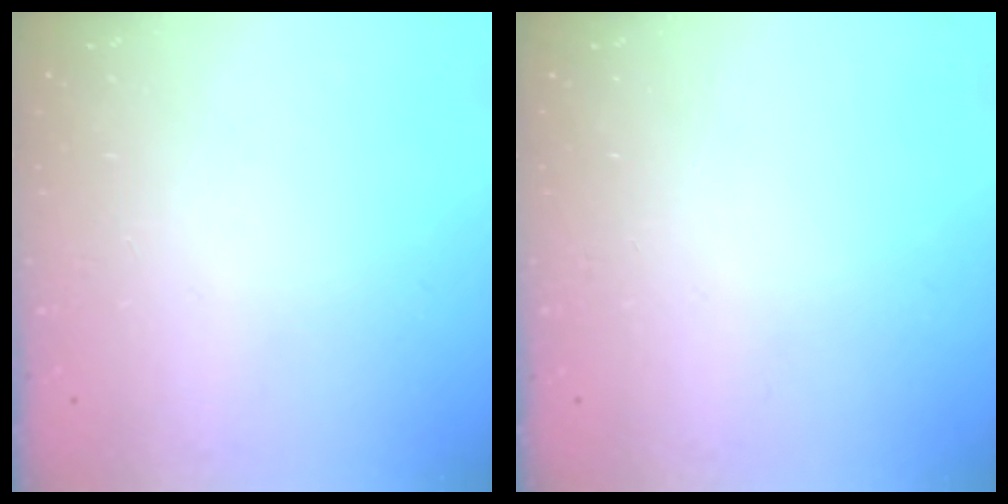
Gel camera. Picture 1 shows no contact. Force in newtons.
{"total": 0.0}